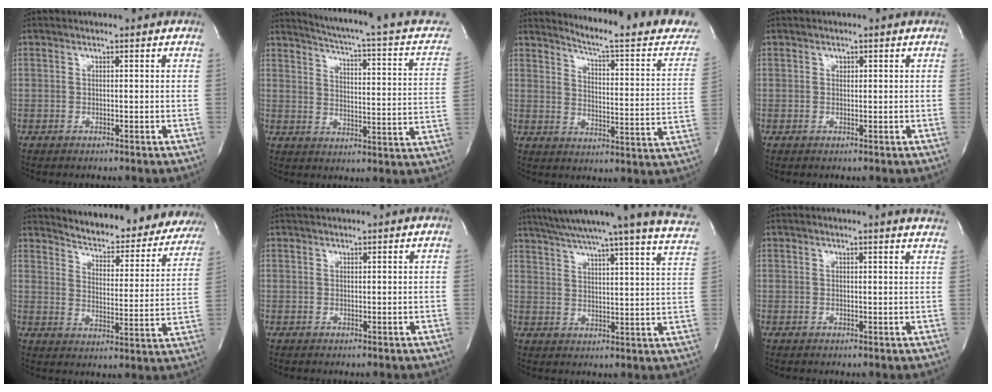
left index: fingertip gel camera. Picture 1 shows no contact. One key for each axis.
{"total": 18.0, "fx": 15.0, "fy": 2.2, "fz": 9.8, "tx": -0.137, "ty": -0.038, "tz": 0.168}
{"total": 19.6, "fx": 18.5, "fy": 0.8, "fz": 6.6, "tx": -0.090, "ty": -0.095, "tz": 0.218}
{"total": 0.5, "fx": 0.2, "fy": 0.4, "fz": 0.2, "tx": -0.002, "ty": 0.000, "tz": 0.003}
{"total": 22.1, "fx": 20.9, "fy": 5.3, "fz": 5.0, "tx": -0.059, "ty": -0.069, "tz": 0.247}
{"total": 1.7, "fx": 1.6, "fy": 0.0, "fz": 0.5, "tx": -0.009, "ty": 0.019, "tz": 0.031}
{"total": 26.6, "fx": 23.5, "fy": -0.5, "fz": 12.5, "tx": -0.199, "ty": -0.056, "tz": 0.292}
{"total": 6.3, "fx": 6.0, "fy": -0.4, "fz": 2.0, "tx": -0.022, "ty": -0.012, "tz": 0.042}